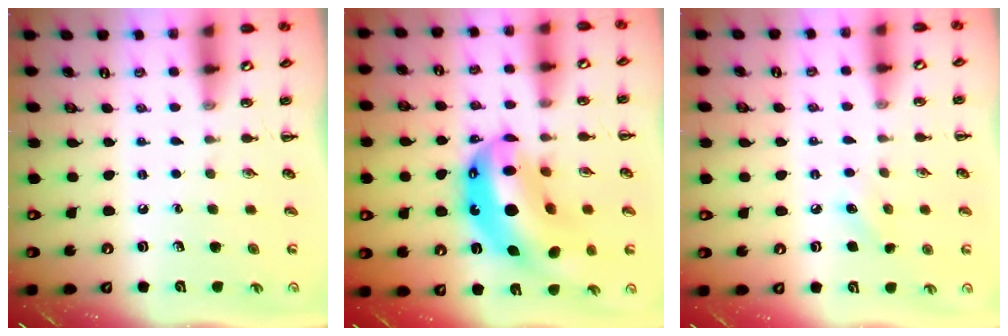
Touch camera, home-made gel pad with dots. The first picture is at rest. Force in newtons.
{"total": 20.5, "press": 19.6, "slide": 5.8}
{"total": 6.2, "press": 6.0, "slide": 1.7}